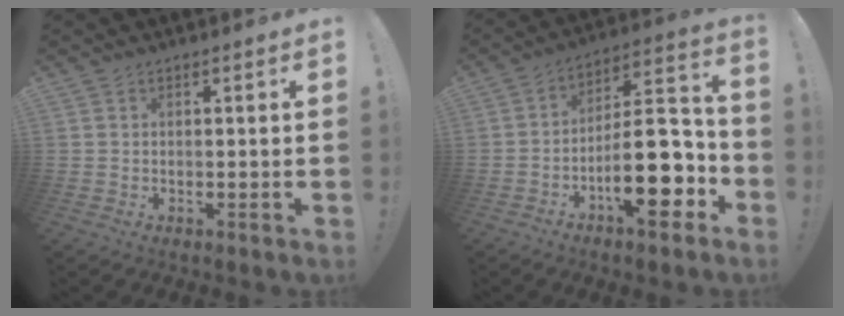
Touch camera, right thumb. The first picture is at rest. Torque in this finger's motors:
{"motor_torque": [2.39, 2.62, 1.42, -1.35, 0.58]}